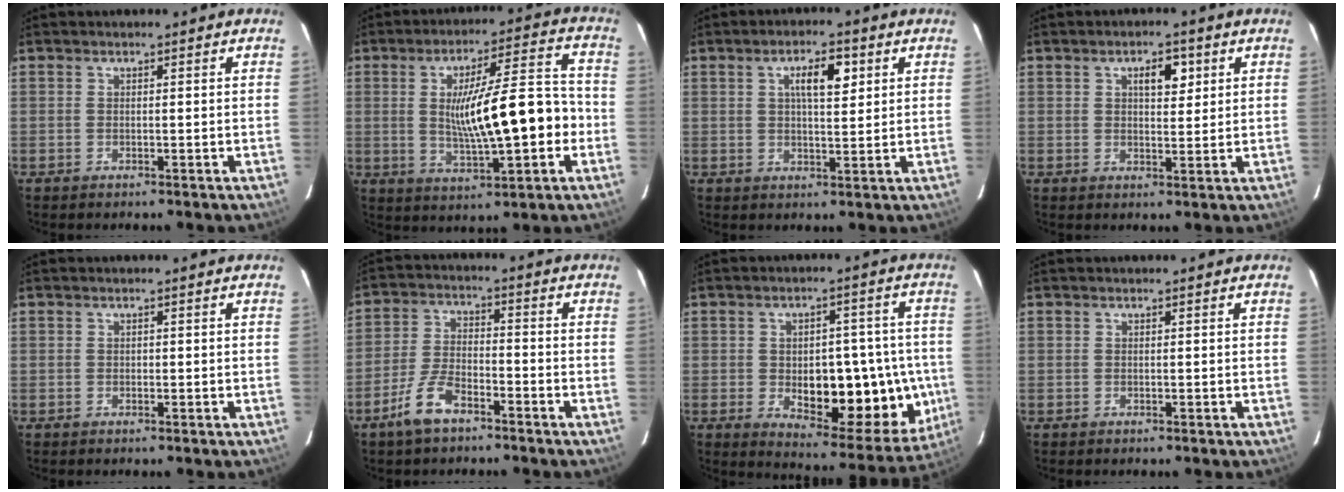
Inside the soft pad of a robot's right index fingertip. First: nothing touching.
{"total": 14.7, "force": [-1.4, 2.4, 14.5], "torque": [-0.239, 0.016, -0.015]}
{"total": 5.8, "force": [2.1, 1.6, 5.1], "torque": [-0.088, 0.009, 0.036]}
{"total": 4.2, "force": [1.8, 1.8, 3.4], "torque": [-0.053, 0.006, 0.027]}
{"total": 0.0}
{"total": 6.8, "force": [-4.6, 2.6, 4.3], "torque": [-0.100, 0.001, -0.089]}
{"total": 17.3, "force": [-3.0, 7.6, 15.3], "torque": [-0.178, 0.007, -0.017]}
{"total": 0.0}